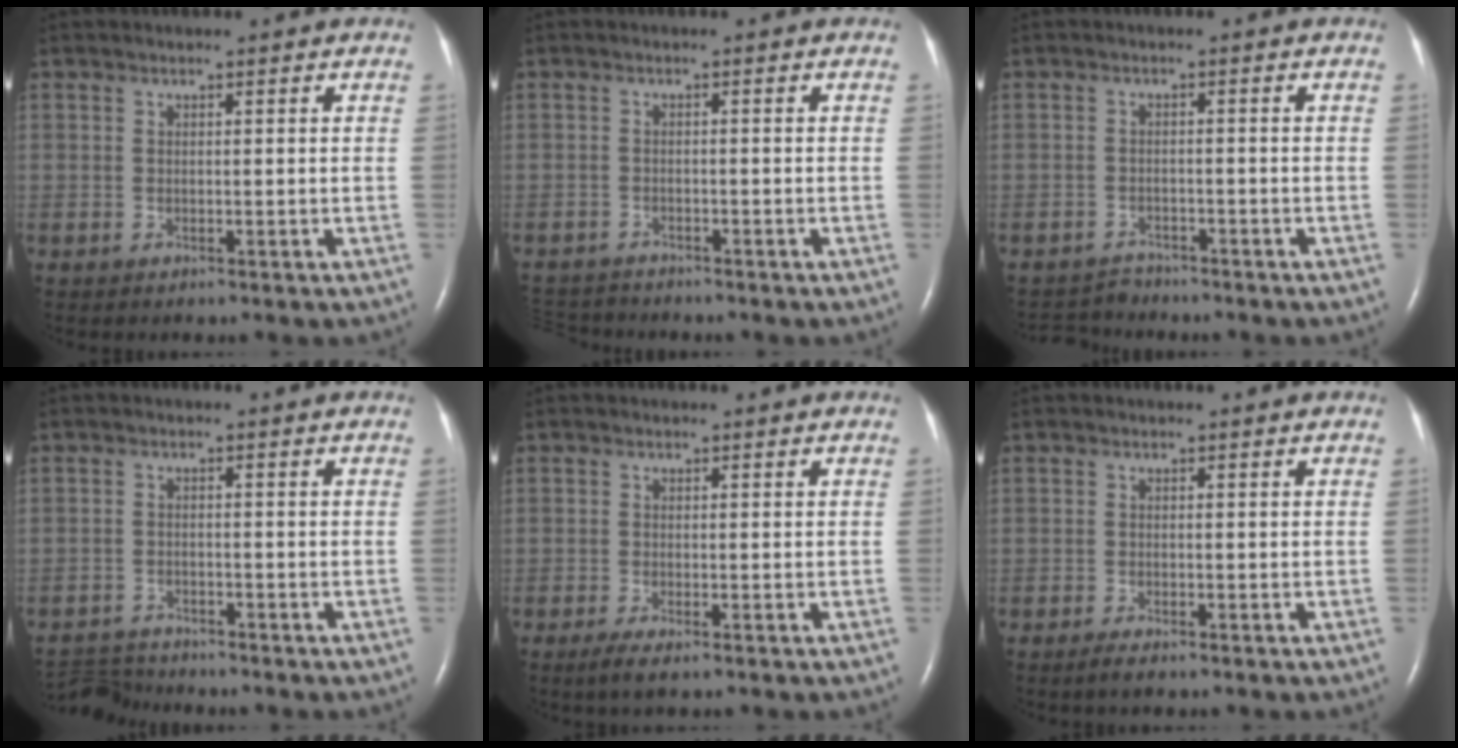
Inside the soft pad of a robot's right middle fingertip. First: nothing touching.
{"total": 4.5, "force": [-4.4, 0.9, 0.2], "torque": [-0.005, -0.015, -0.077]}
{"total": 3.1, "force": [-2.8, 0.6, -1.0], "torque": [0.012, -0.010, -0.047]}
{"total": 4.7, "force": [-4.7, 0.1, -0.5], "torque": [0.004, -0.010, -0.086]}
{"total": 2.0, "force": [-1.2, 0.2, 1.5], "torque": [-0.037, -0.007, -0.028]}
{"total": 1.4, "force": [-1.1, 0.1, 0.9], "torque": [-0.025, -0.005, -0.021]}